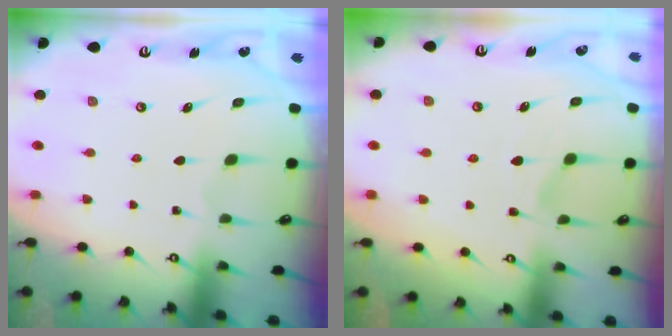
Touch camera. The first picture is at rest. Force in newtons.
{"total": 2.2, "press": 1.9, "slide": 1.2}